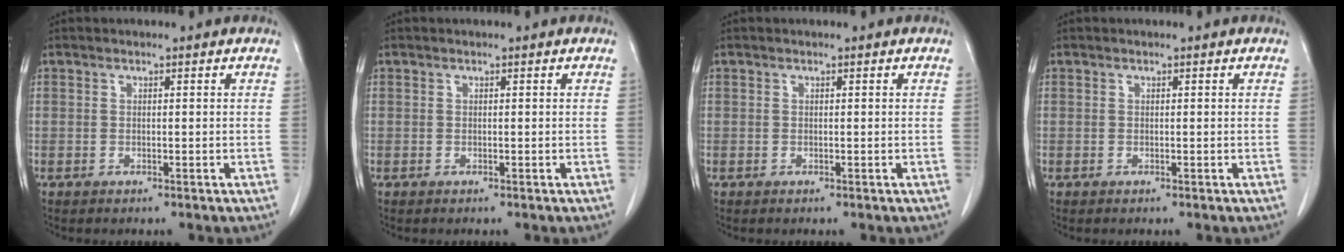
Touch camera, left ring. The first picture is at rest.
{"total": 0.0}
{"total": 0.0}
{"total": 0.0}